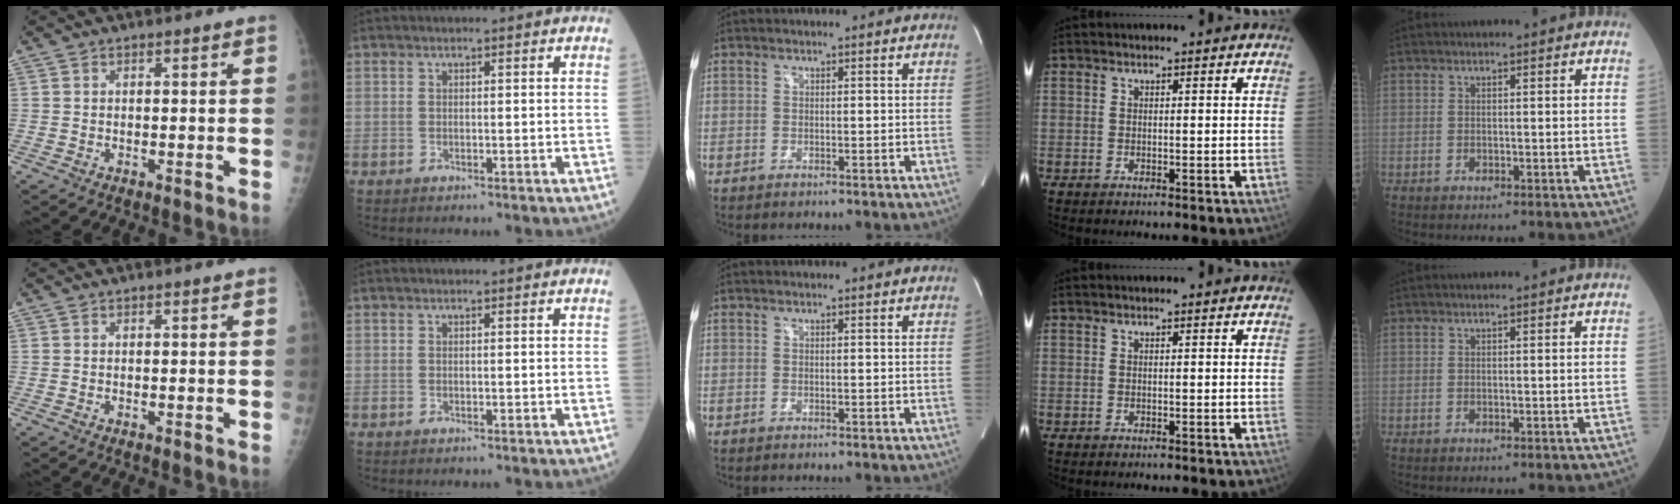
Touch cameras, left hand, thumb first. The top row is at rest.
{}